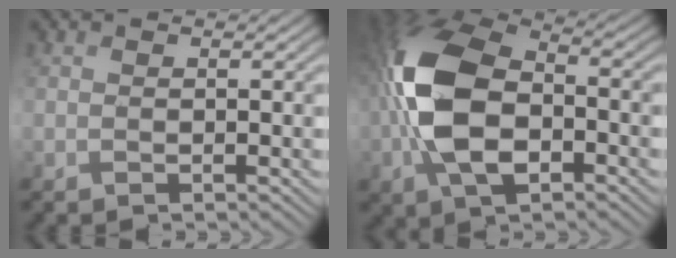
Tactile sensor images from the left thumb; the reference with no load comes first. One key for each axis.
{"total": 13.7, "fx": -2.2, "fy": 7.9, "fz": 10.9, "tx": -0.251, "ty": 0.003, "tz": -0.057}